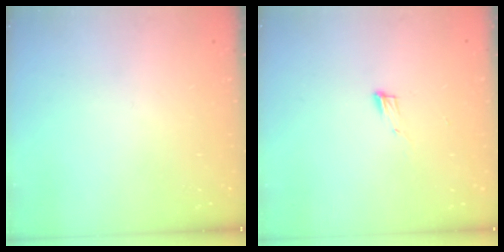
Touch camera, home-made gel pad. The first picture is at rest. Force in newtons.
{"total": 5.1, "press": 4.9, "slide": 1.1}